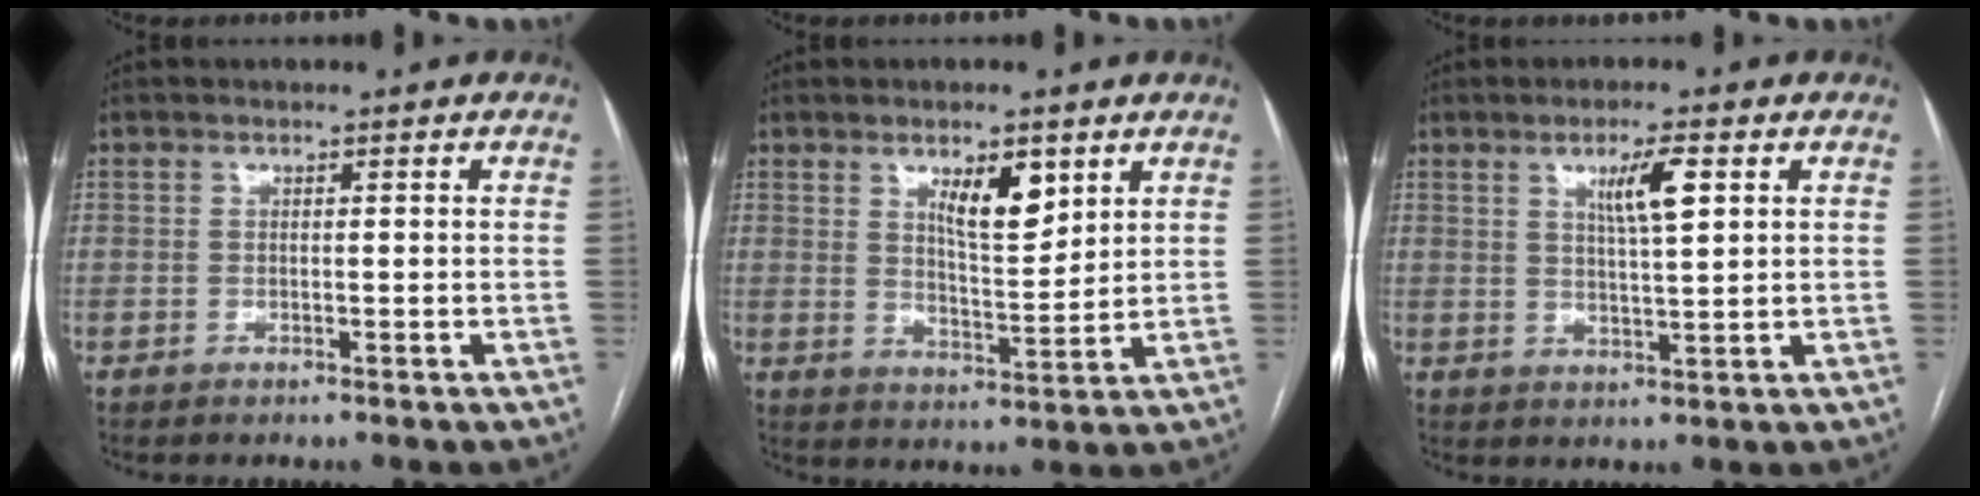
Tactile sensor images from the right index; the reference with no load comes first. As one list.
[{"total": 7.0, "force": [3.7, 2.0, 5.6], "torque": [-0.097, -0.006, 0.066]}, {"total": 5.4, "force": [2.2, 0.3, 4.9], "torque": [-0.085, 0.000, 0.039]}]